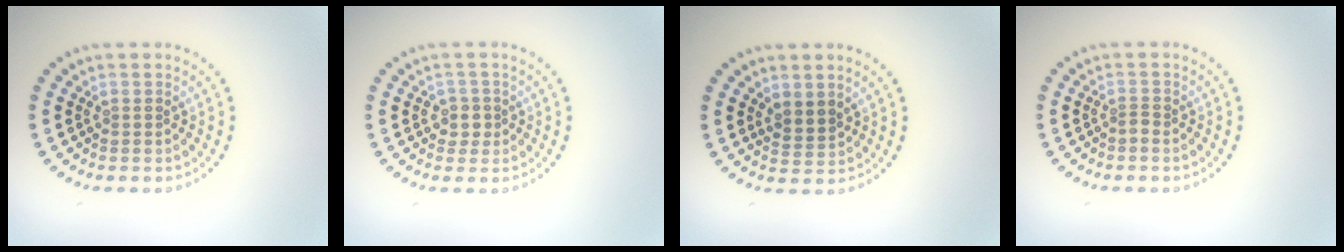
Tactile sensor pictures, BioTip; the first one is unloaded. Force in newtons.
{"total": 1.6, "press": 1.4, "slide": 0.7}
{"total": 1.9, "press": 1.5, "slide": 1.1}
{"total": 0.9, "press": 0.5, "slide": 0.8}